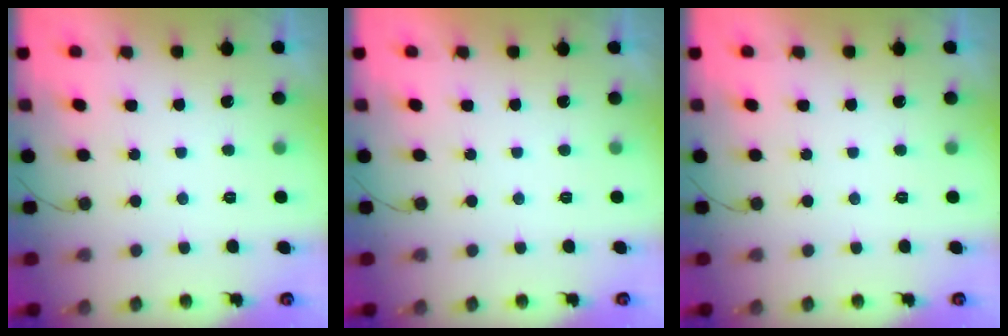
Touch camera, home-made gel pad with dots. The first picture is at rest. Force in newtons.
{"total": 1.7, "press": 1.7, "slide": 0.1}
{"total": 0.0}